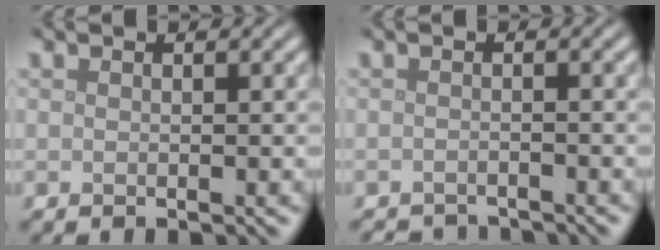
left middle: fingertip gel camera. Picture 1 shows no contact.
{"total": 3.0, "force": [-3.0, 0.3, 0.4], "torque": [-0.008, -0.005, -0.046]}